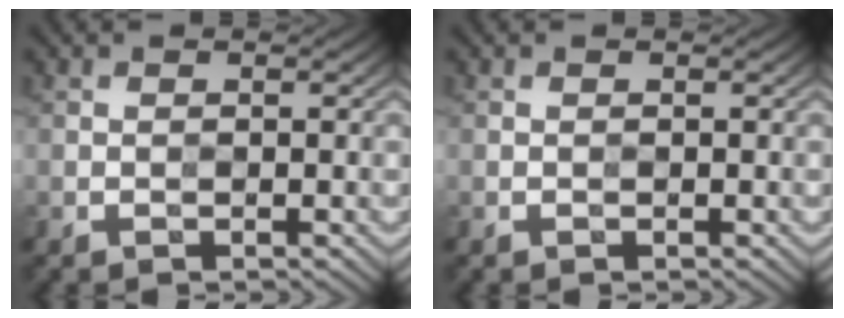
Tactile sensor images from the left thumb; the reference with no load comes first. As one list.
[{"total": 0.0}]